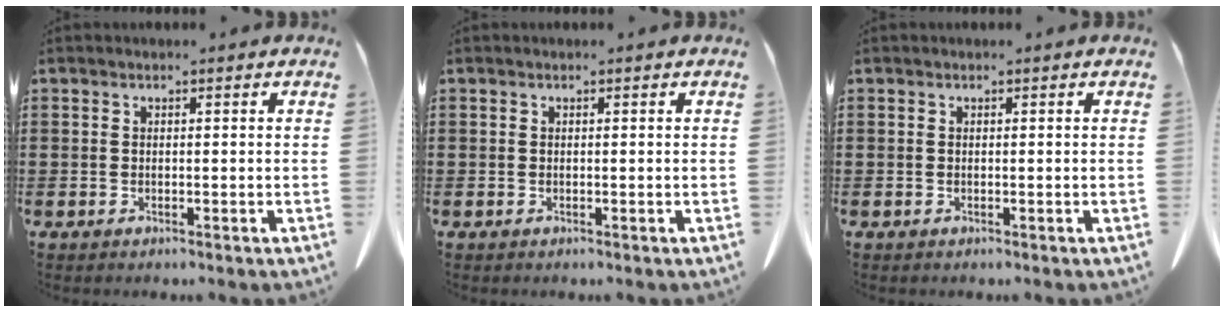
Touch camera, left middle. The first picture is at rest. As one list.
[{"total": 0.0}, {"total": 0.0}]